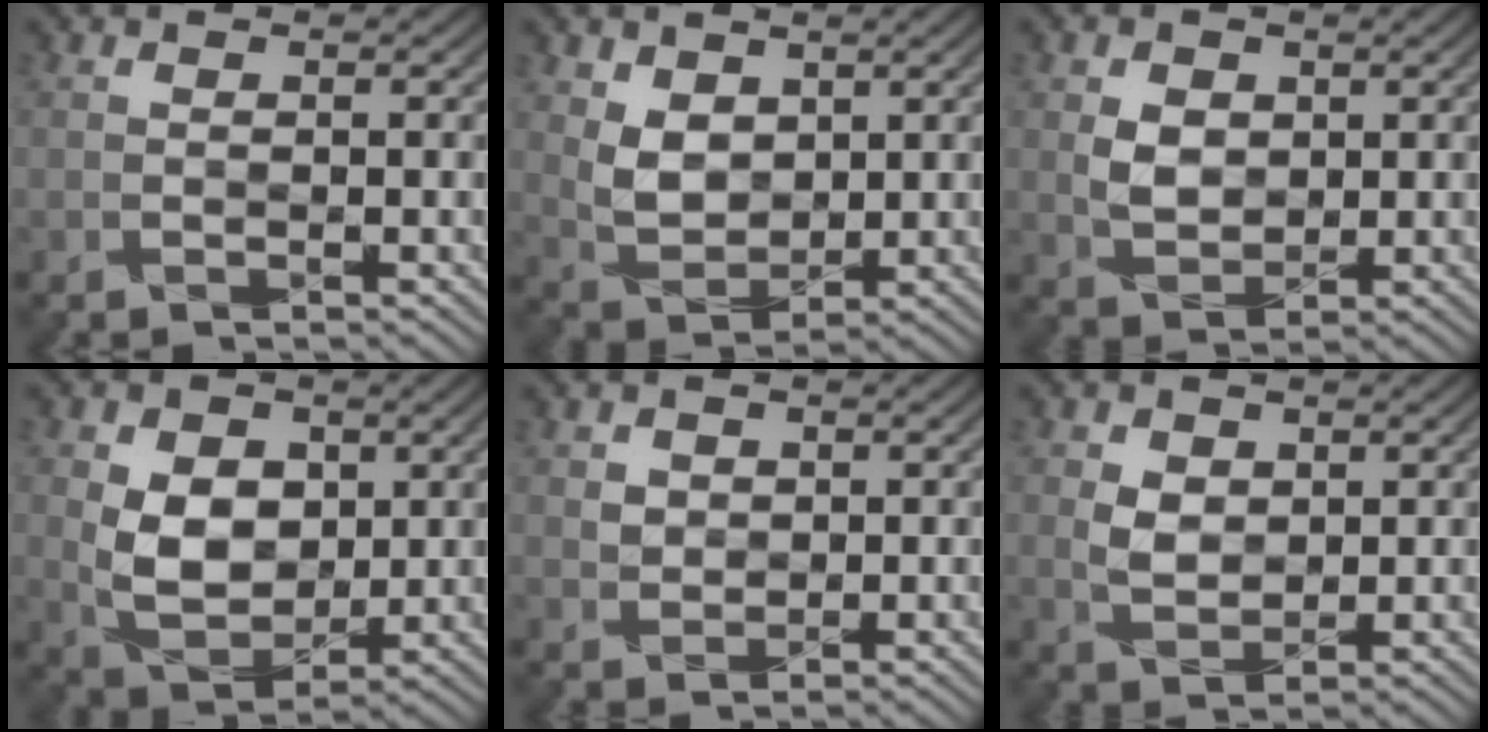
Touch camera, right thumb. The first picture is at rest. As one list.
[{"total": 3.9, "force": [2.1, 2.8, 1.7], "torque": [-0.048, -0.013, 0.049]}, {"total": 3.0, "force": [1.0, 2.5, 1.3], "torque": [-0.033, -0.005, 0.023]}, {"total": 6.8, "force": [1.1, 5.0, 4.5], "torque": [-0.094, -0.006, 0.024]}, {"total": 1.5, "force": [0.9, 1.2, -0.2], "torque": [-0.002, -0.007, 0.023]}, {"total": 2.6, "force": [1.1, 2.1, 1.2], "torque": [-0.032, -0.005, 0.026]}]